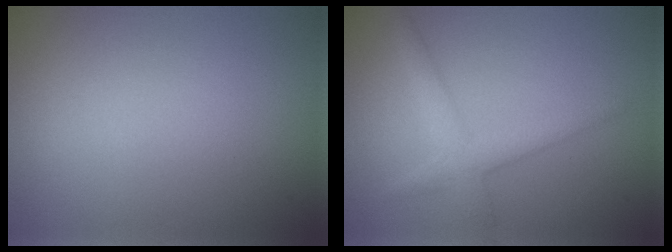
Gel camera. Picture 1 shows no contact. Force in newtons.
{"total": 2.5, "press": 2.5, "slide": 0.1}